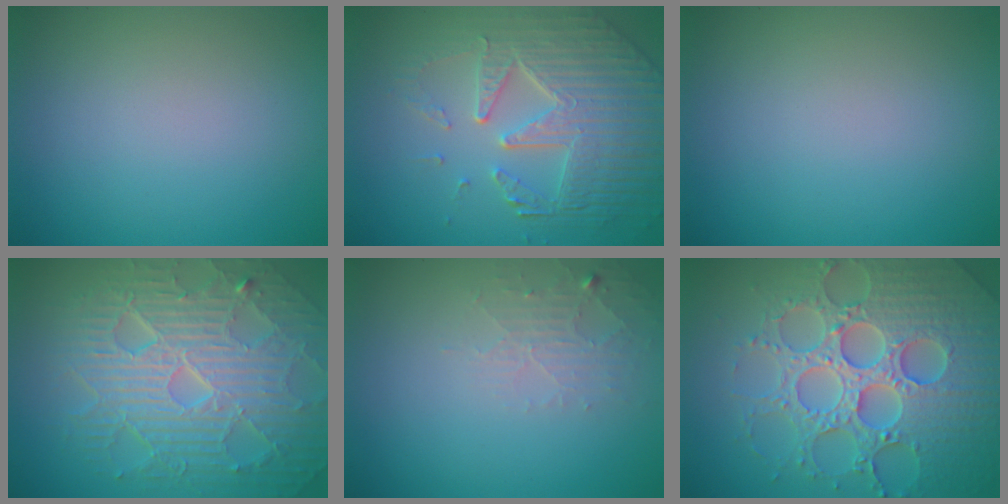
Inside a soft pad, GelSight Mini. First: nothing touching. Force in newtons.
{"total": 7.7, "press": 5.5, "slide": 5.3}
{"total": 0.0}
{"total": 10.4, "press": 6.7, "slide": 8.0}
{"total": 1.9, "press": 1.9, "slide": 0.3}
{"total": 8.0, "press": 7.8, "slide": 1.7}